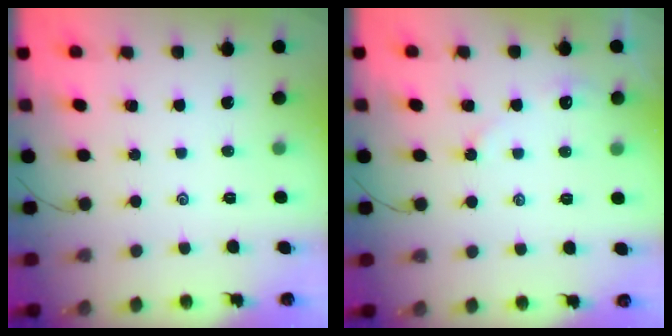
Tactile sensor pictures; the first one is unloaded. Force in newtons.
{"total": 2.9, "press": 2.9, "slide": 0.5}